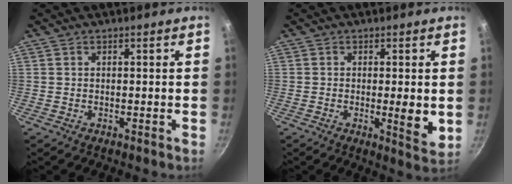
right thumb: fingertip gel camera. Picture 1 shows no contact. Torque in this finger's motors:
{"motor_torque": [2.25, 0.91, 1.07, -0.96, 0.31]}